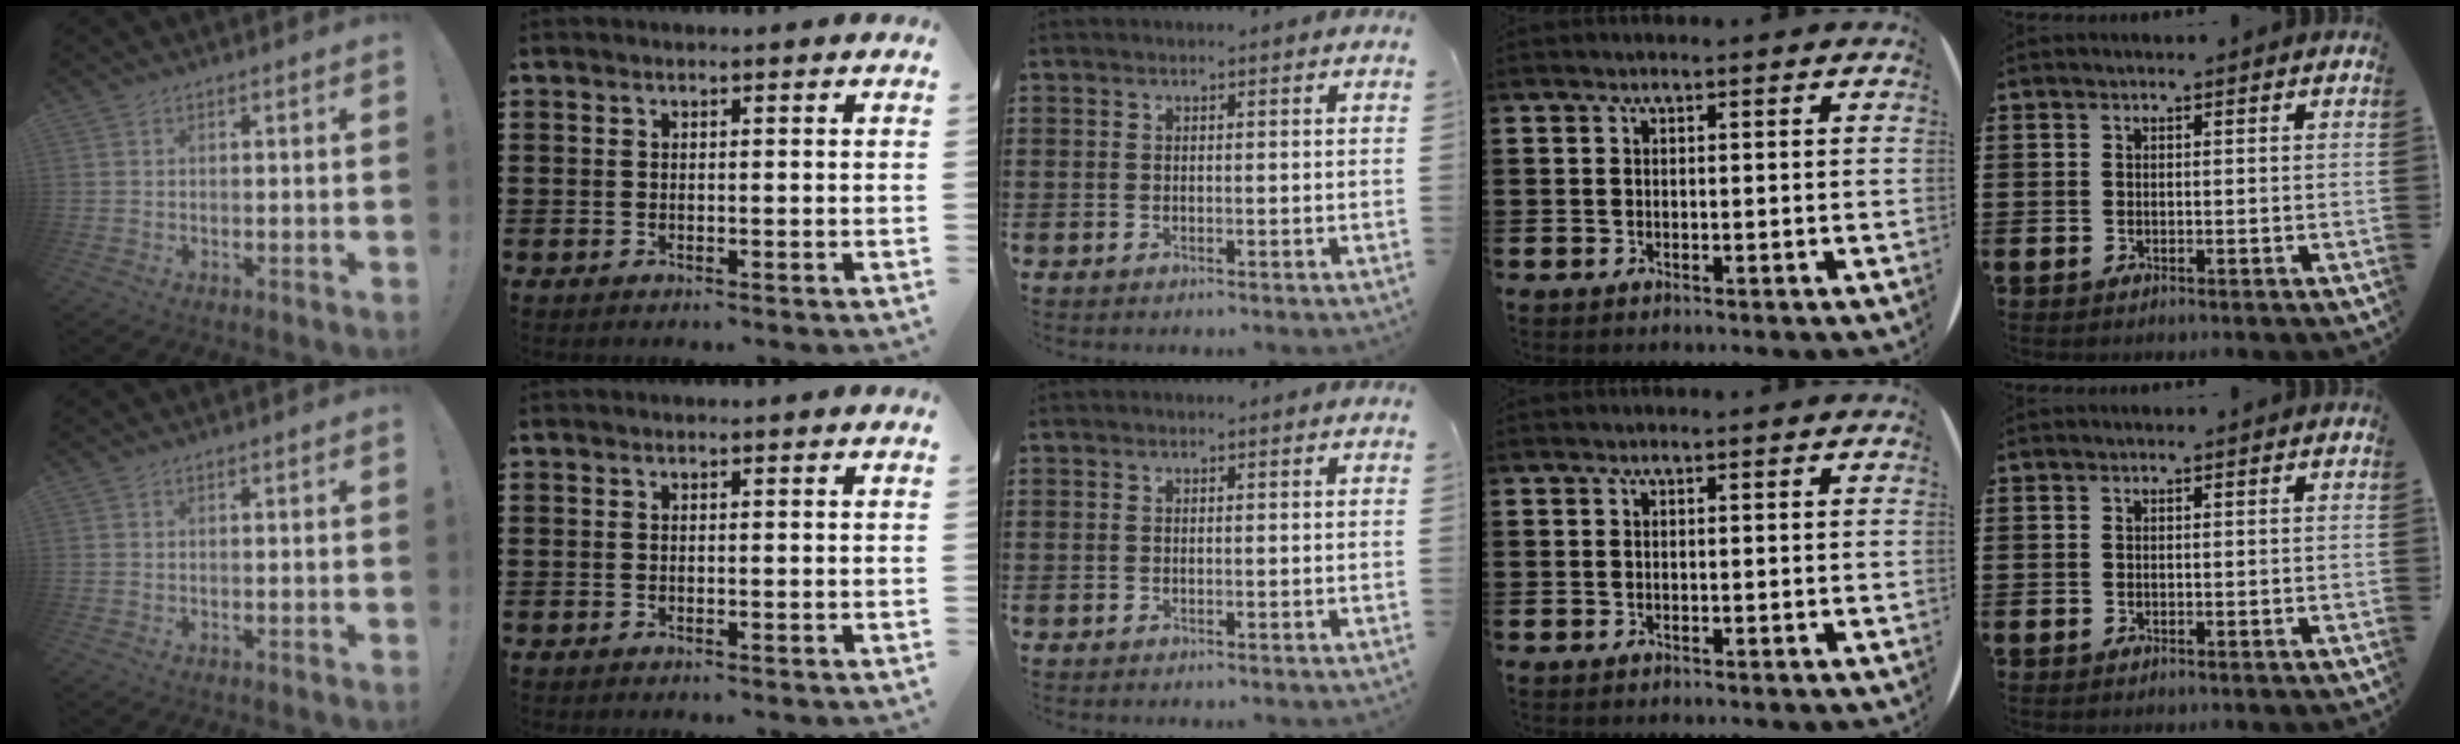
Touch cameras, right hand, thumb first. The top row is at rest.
{}